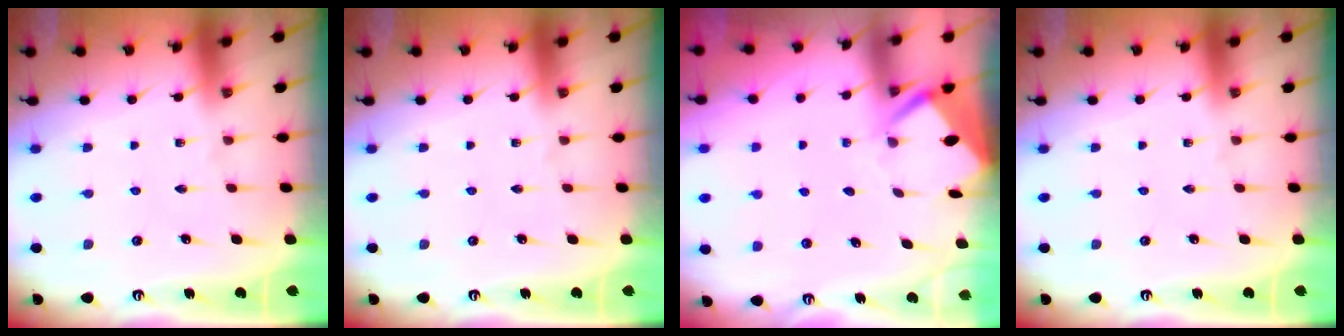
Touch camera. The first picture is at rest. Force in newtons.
{"total": 0.0}
{"total": 3.8, "press": 3.8, "slide": 0.3}
{"total": 0.0}